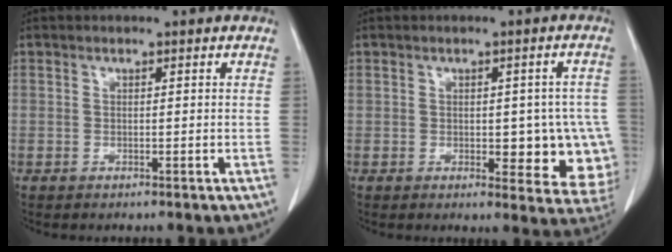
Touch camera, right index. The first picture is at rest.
{"total": 11.3, "force": [-1.1, 5.6, 9.8], "torque": [-0.115, 0.013, 0.001]}